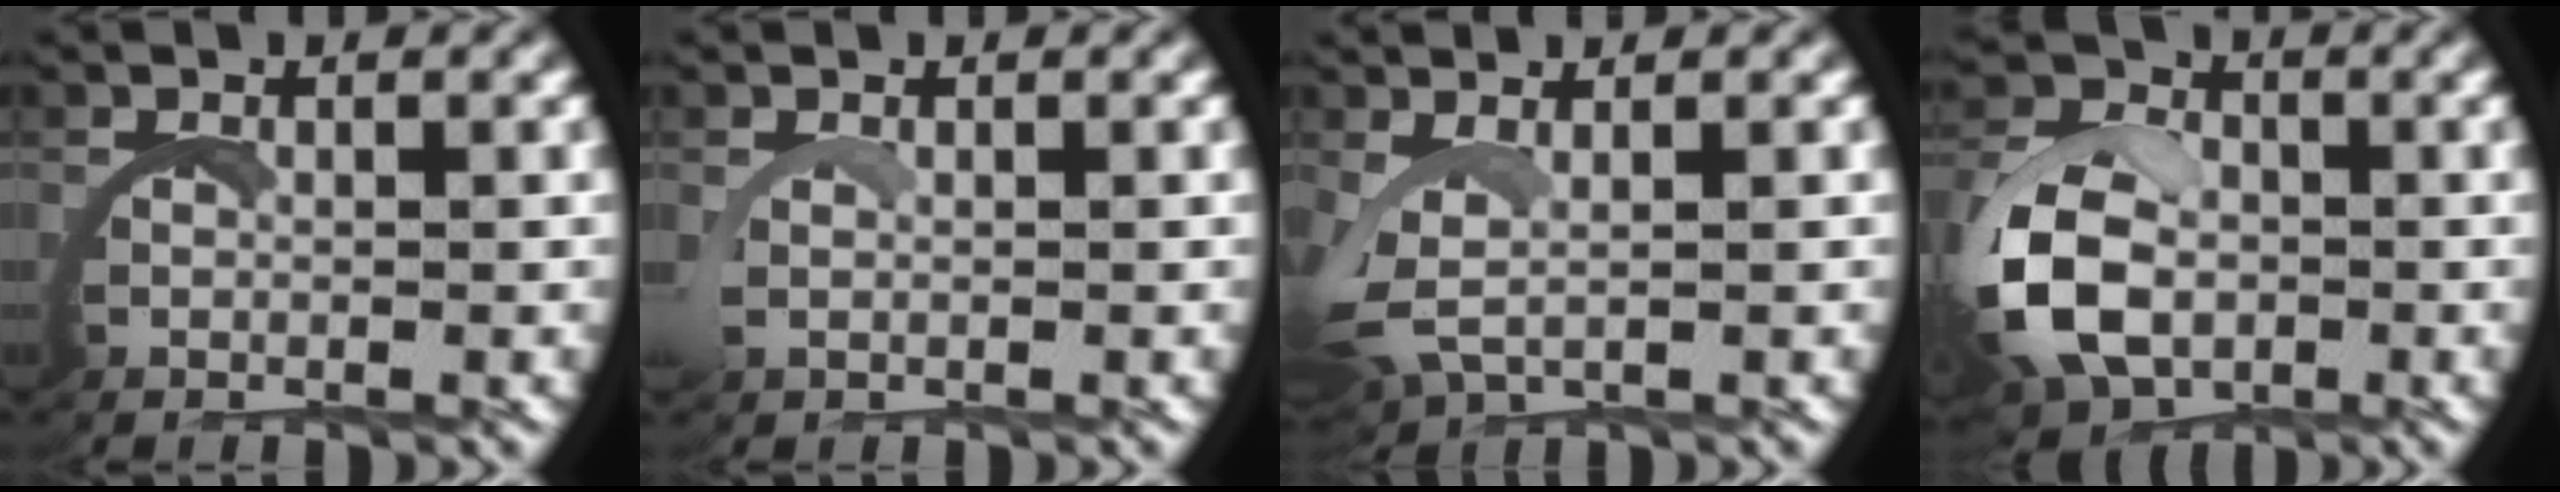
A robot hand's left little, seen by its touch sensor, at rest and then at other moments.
{"total": 0.8, "force": [0.8, -0.1, 0.3], "torque": [-0.014, -0.003, 0.013]}
{"total": 2.8, "force": [1.3, 1.5, 2.0], "torque": [-0.077, -0.019, 0.032]}
{"total": 6.6, "force": [-0.6, 4.9, 4.3], "torque": [-0.108, -0.015, -0.008]}